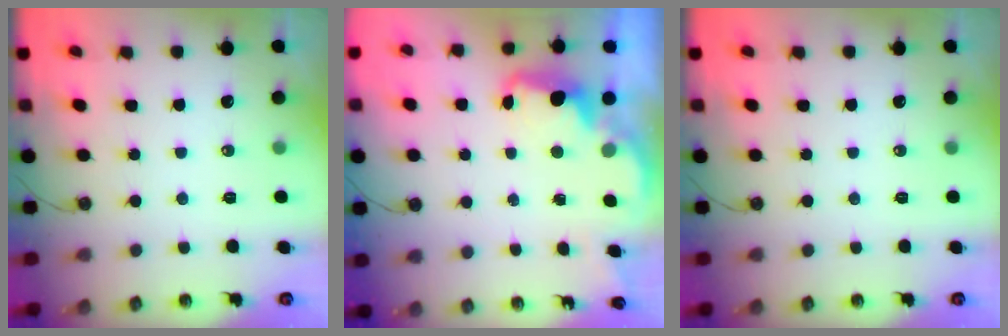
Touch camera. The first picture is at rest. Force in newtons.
{"total": 2.6, "press": 2.5, "slide": 0.5}
{"total": 0.0}